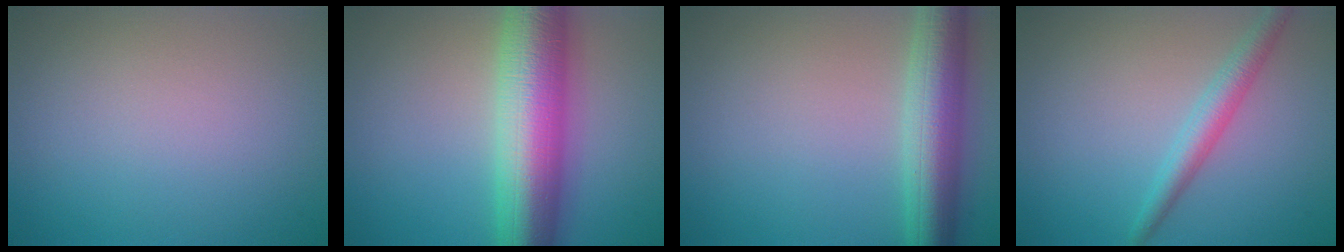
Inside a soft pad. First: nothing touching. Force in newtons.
{"total": 10.7, "press": 10.7, "slide": 0.1}
{"total": 6.6, "press": 6.6, "slide": 0.4}
{"total": 2.7, "press": 2.7, "slide": 0.1}